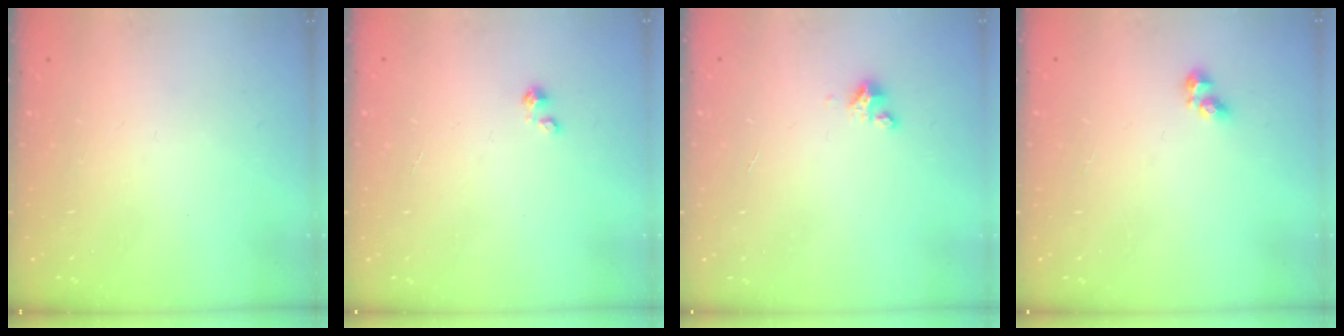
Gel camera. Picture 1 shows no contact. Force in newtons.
{"total": 0.0}
{"total": 2.5, "press": 2.5, "slide": 0.3}
{"total": 3.3, "press": 3.1, "slide": 1.3}